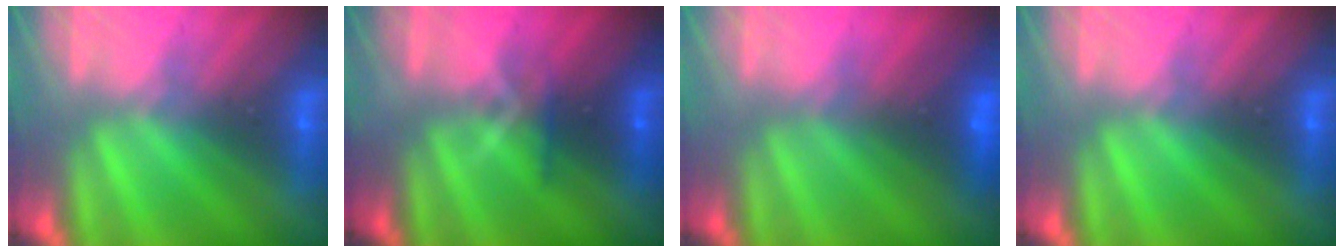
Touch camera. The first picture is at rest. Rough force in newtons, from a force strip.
{"total": 3.9}
{"total": 5.6}
{"total": 0.0}